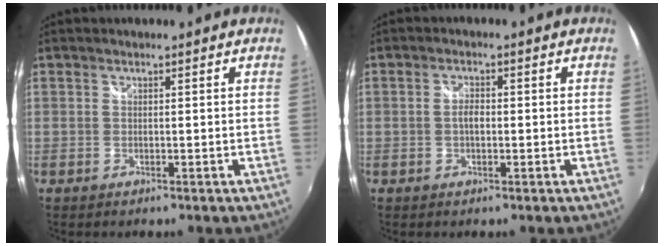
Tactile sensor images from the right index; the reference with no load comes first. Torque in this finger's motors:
{"motor_torque": [0.63, -0.07, 0.30, 0.07]}